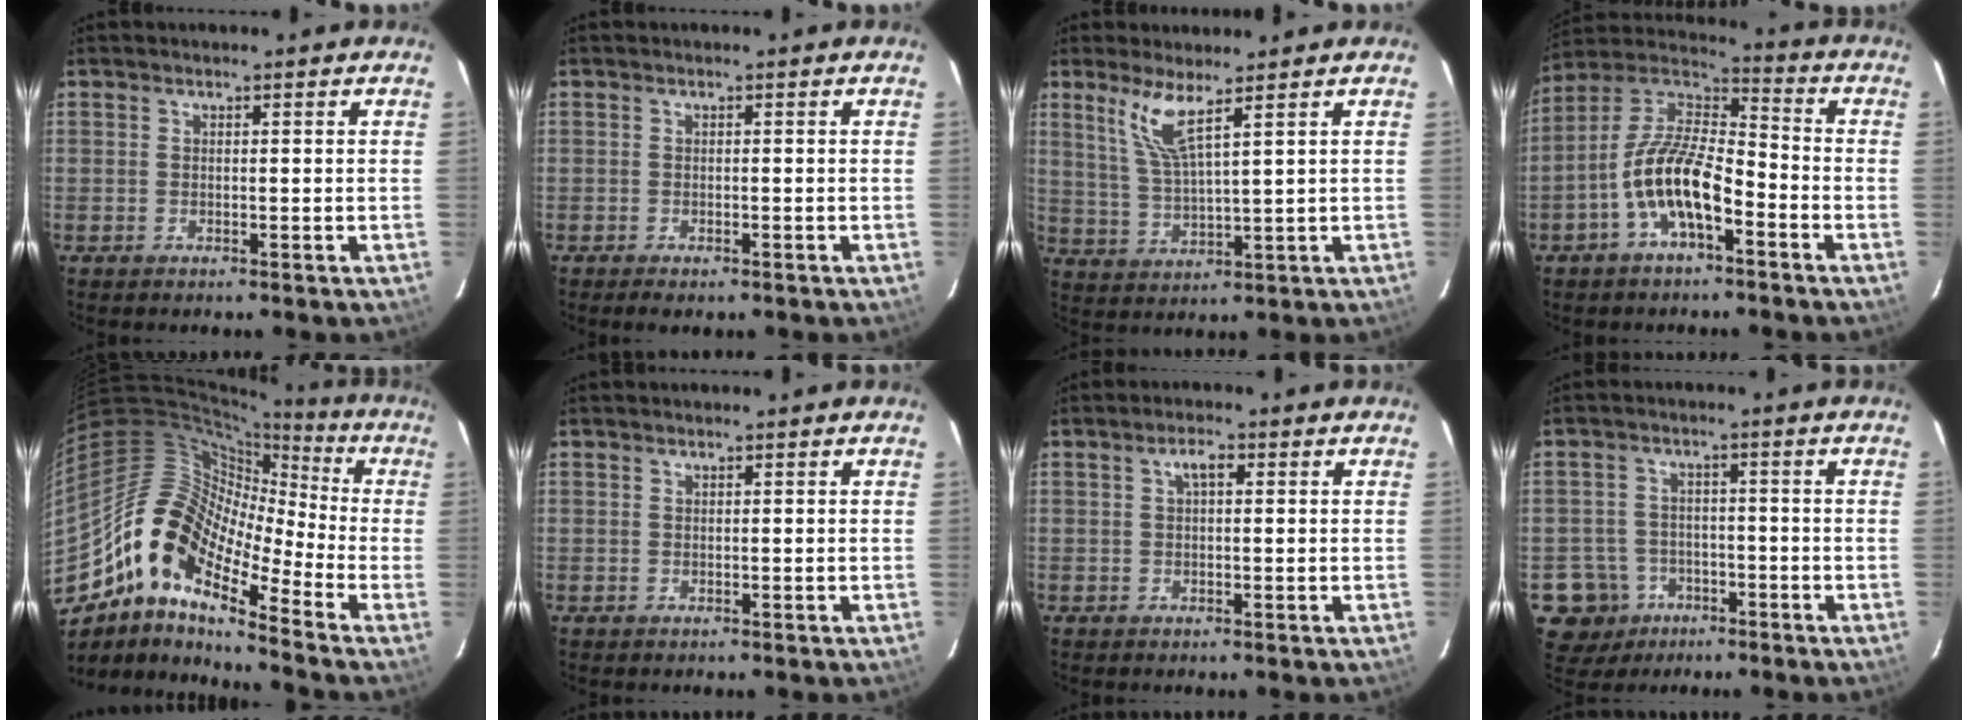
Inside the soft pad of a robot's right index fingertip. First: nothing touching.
{"total": 2.1, "force": [-1.6, 0.9, 1.2], "torque": [-0.023, -0.010, -0.023]}
{"total": 6.5, "force": [4.1, 0.2, 5.0], "torque": [-0.109, -0.008, 0.090]}
{"total": 13.0, "force": [-5.8, 4.7, 10.7], "torque": [-0.218, 0.009, -0.113]}
{"total": 16.6, "force": [-9.6, 6.0, 12.1], "torque": [-0.196, -0.005, -0.200]}
{"total": 0.6, "force": [0.2, 0.5, -0.1], "torque": [0.004, 0.003, 0.003]}
{"total": 2.4, "force": [0.7, 1.0, 2.1], "torque": [-0.039, 0.010, 0.012]}
{"total": 10.0, "force": [-5.9, 8.0, 1.0], "torque": [-0.050, 0.032, -0.089]}